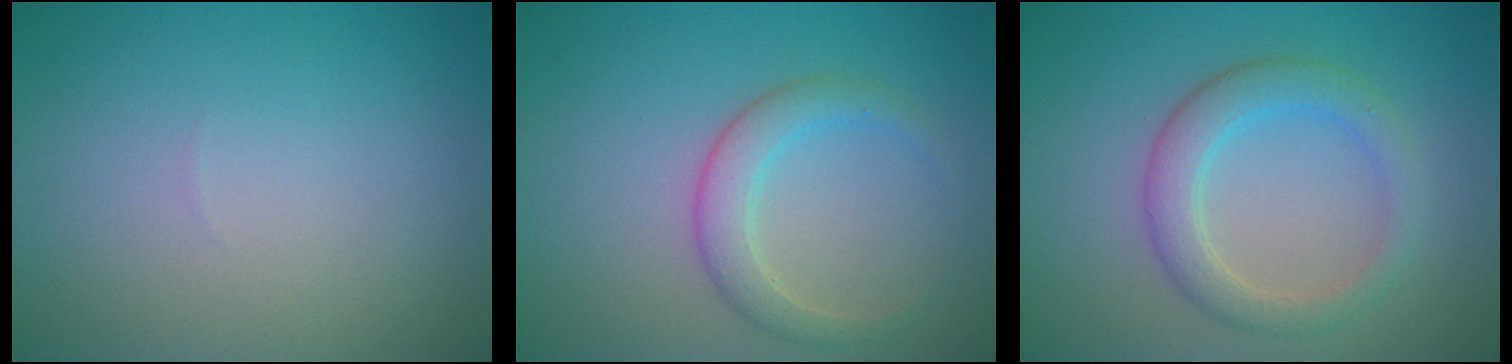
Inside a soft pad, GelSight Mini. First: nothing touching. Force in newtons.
{"total": 2.7, "press": 2.7, "slide": 0.2}
{"total": 3.6, "press": 3.6, "slide": 0.2}